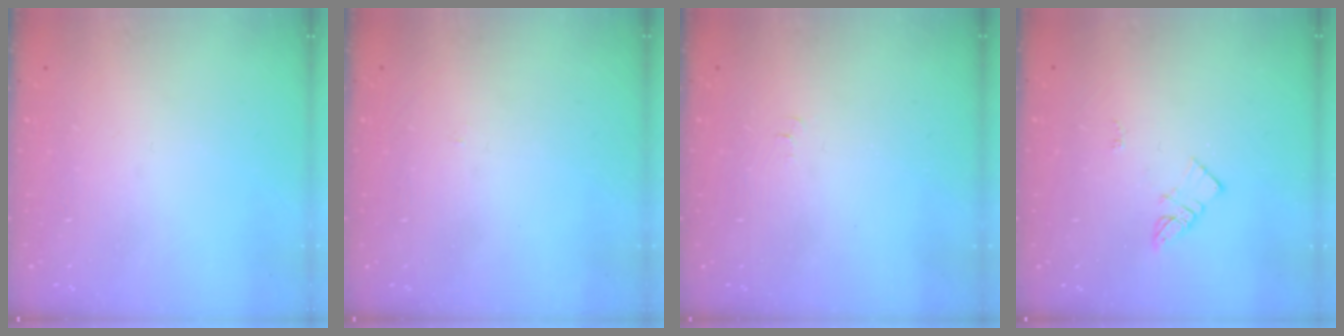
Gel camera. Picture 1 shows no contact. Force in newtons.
{"total": 2.2, "press": 2.2, "slide": 0.3}
{"total": 4.3, "press": 4.2, "slide": 0.6}
{"total": 3.9, "press": 3.9, "slide": 0.3}